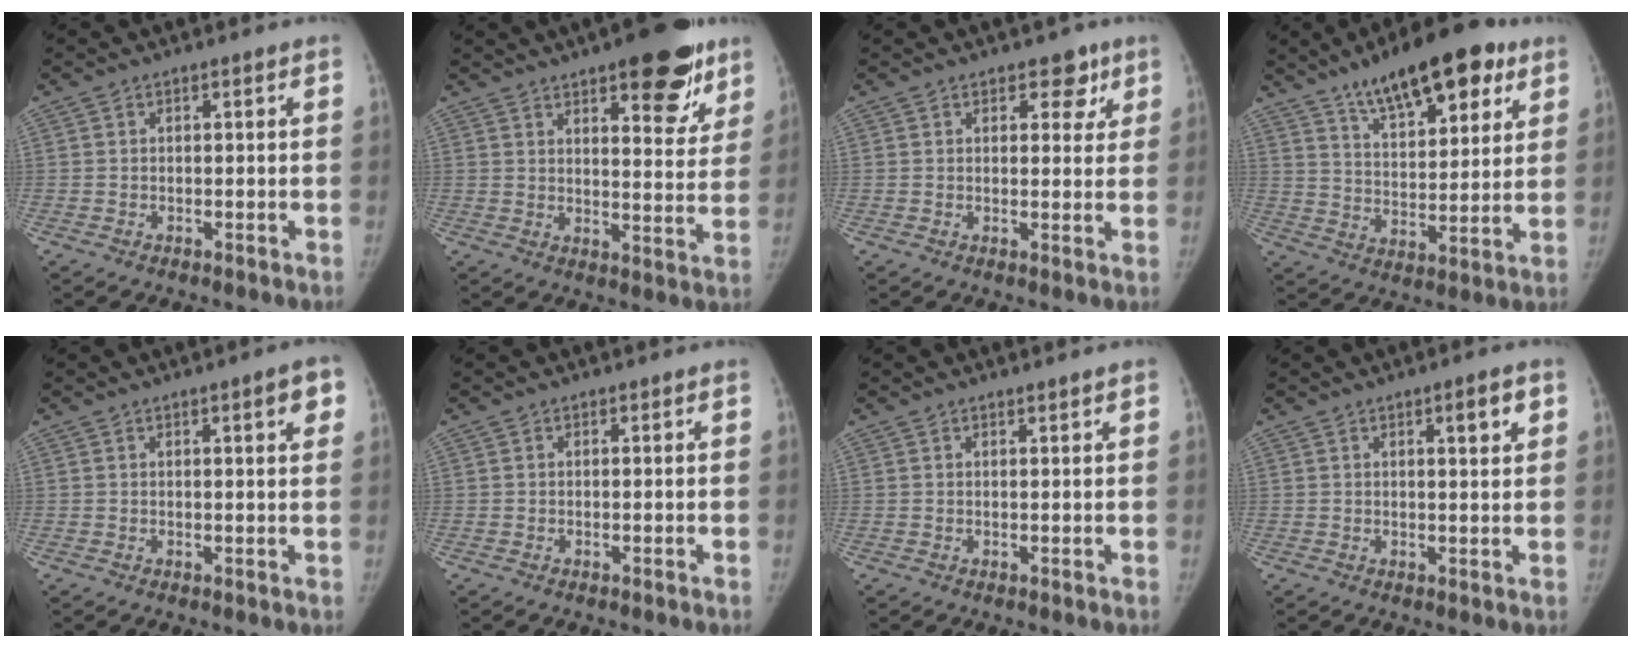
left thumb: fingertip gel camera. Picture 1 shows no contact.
{"total": 15.9, "force": [9.5, 5.7, 11.3], "torque": [-0.102, -0.044, 0.126]}
{"total": 4.5, "force": [2.6, 2.8, 2.5], "torque": [0.006, -0.008, 0.028]}
{"total": 18.2, "force": [11.3, 7.1, 12.4], "torque": [-0.152, -0.039, 0.182]}
{"total": 4.2, "force": [1.8, 0.8, 3.7], "torque": [-0.038, -0.003, 0.021]}
{"total": 0.0}
{"total": 0.8, "force": [0.7, 0.0, 0.5], "torque": [-0.002, -0.003, 0.012]}
{"total": 4.0, "force": [1.8, 0.9, 3.5], "torque": [-0.042, -0.008, 0.027]}